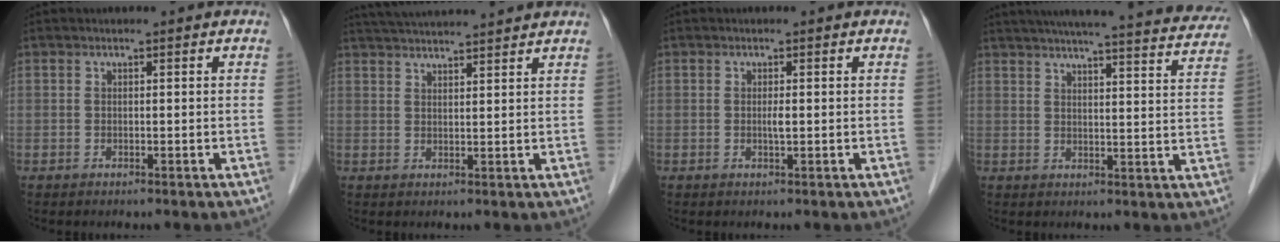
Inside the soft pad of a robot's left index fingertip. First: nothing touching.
{"total": 11.9, "force": [11.1, -0.1, 4.4], "torque": [-0.080, 0.033, 0.160]}
{"total": 1.0, "force": [0.0, 0.1, 1.0], "torque": [-0.021, -0.002, 0.000]}
{"total": 28.3, "force": [25.7, 2.9, 11.5], "torque": [-0.175, -0.031, 0.306]}